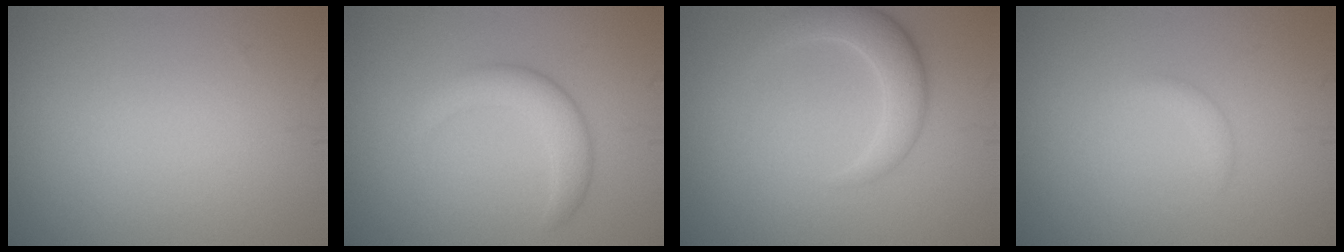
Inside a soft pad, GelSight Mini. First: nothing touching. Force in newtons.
{"total": 3.3, "press": 3.3, "slide": 0.1}
{"total": 3.4, "press": 3.4, "slide": 0.3}
{"total": 0.9, "press": 0.9, "slide": 0.1}